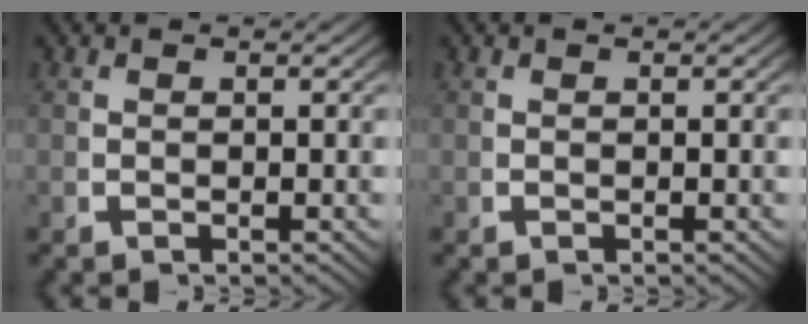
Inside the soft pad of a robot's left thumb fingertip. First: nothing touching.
{"total": 0.0}